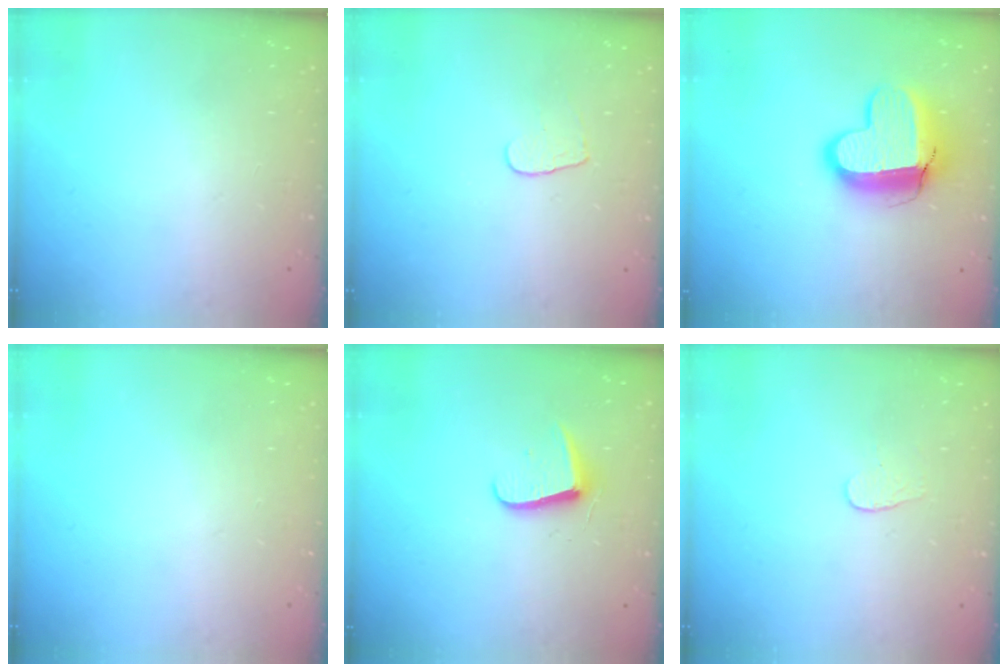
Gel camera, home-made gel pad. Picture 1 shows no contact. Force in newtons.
{"total": 4.4, "press": 4.4, "slide": 0.3}
{"total": 13.4, "press": 13.3, "slide": 1.3}
{"total": 0.0}
{"total": 6.8, "press": 6.8, "slide": 0.7}
{"total": 3.4, "press": 3.4, "slide": 0.3}